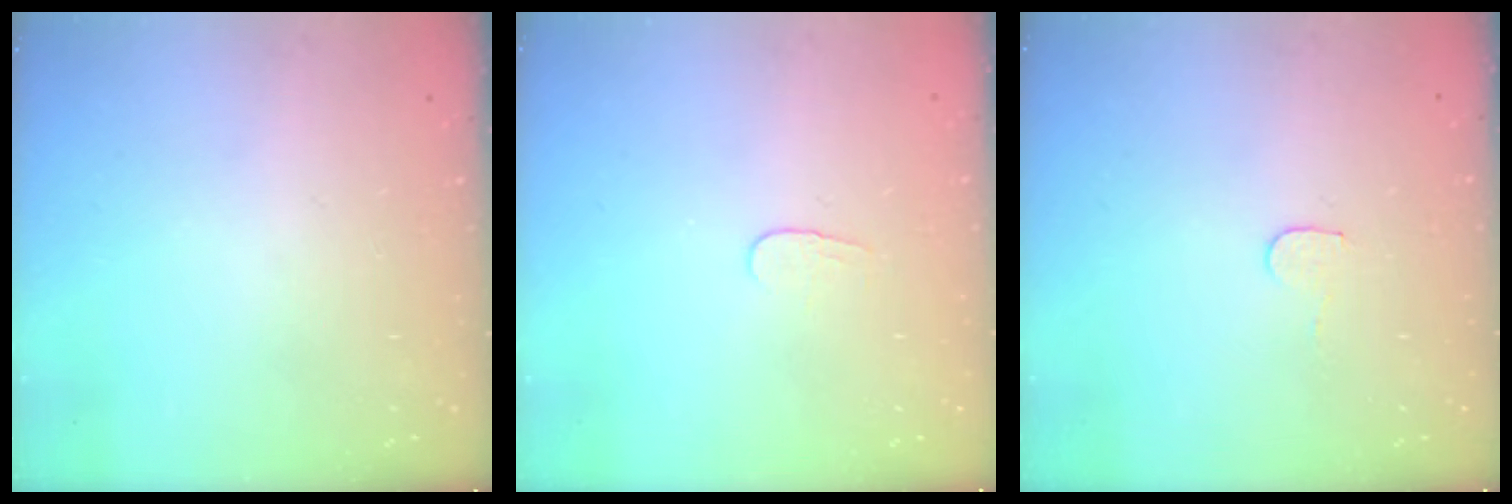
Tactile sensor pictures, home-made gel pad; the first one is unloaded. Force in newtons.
{"total": 3.8, "press": 3.8, "slide": 0.3}
{"total": 4.5, "press": 4.5, "slide": 0.4}